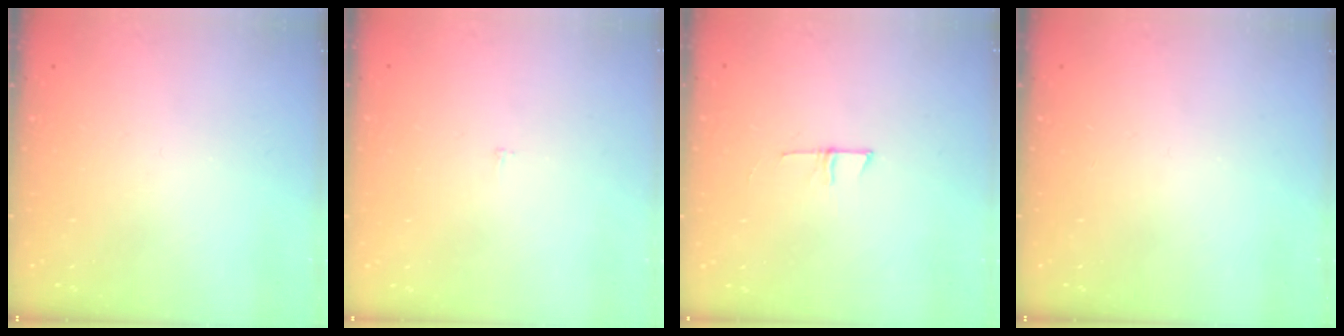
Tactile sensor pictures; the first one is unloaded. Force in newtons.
{"total": 2.3, "press": 2.3, "slide": 0.2}
{"total": 4.7, "press": 4.7, "slide": 0.3}
{"total": 0.0}